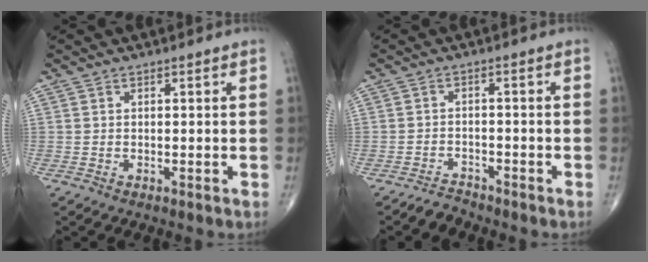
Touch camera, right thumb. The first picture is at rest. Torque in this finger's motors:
{"motor_torque": [1.16, 0.71, 0.01, -0.46, 0.03]}